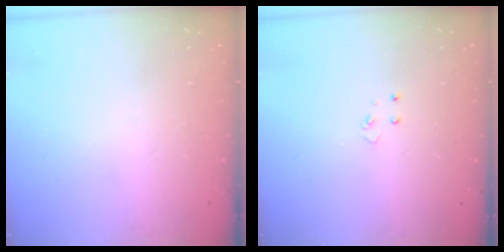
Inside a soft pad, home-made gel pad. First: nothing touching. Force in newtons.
{"total": 3.6, "press": 3.6, "slide": 0.4}